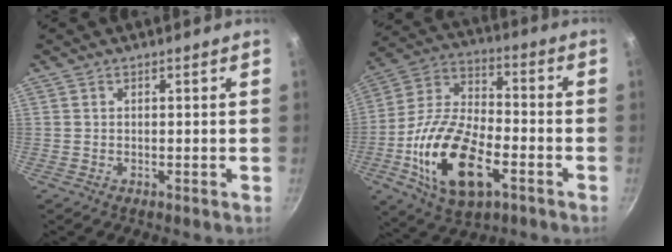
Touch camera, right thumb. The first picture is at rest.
{"total": 20.4, "force": [-7.1, 10.3, 16.1], "torque": [-0.299, 0.026, -0.124]}